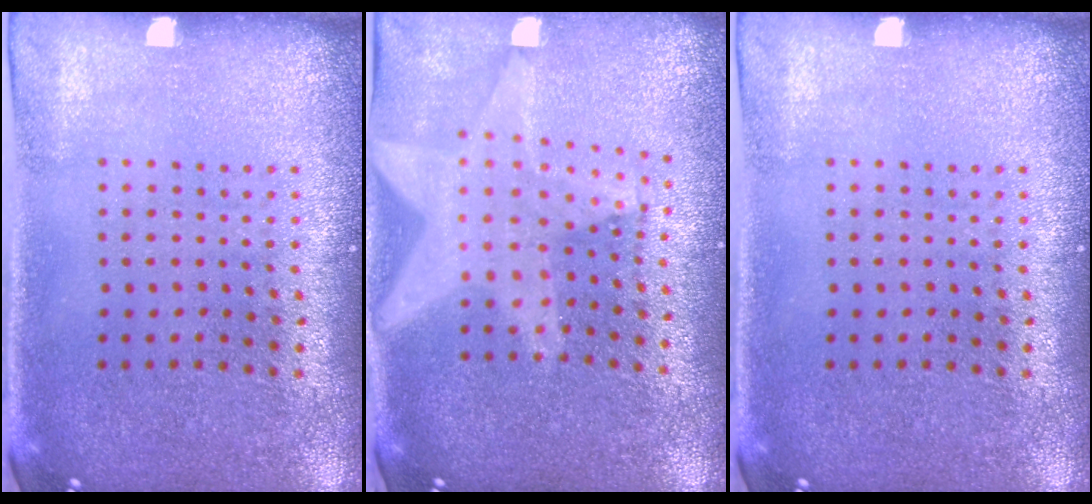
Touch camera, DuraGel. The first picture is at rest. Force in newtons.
{"total": 2.2, "press": 1.8, "slide": 1.3}
{"total": 0.0}